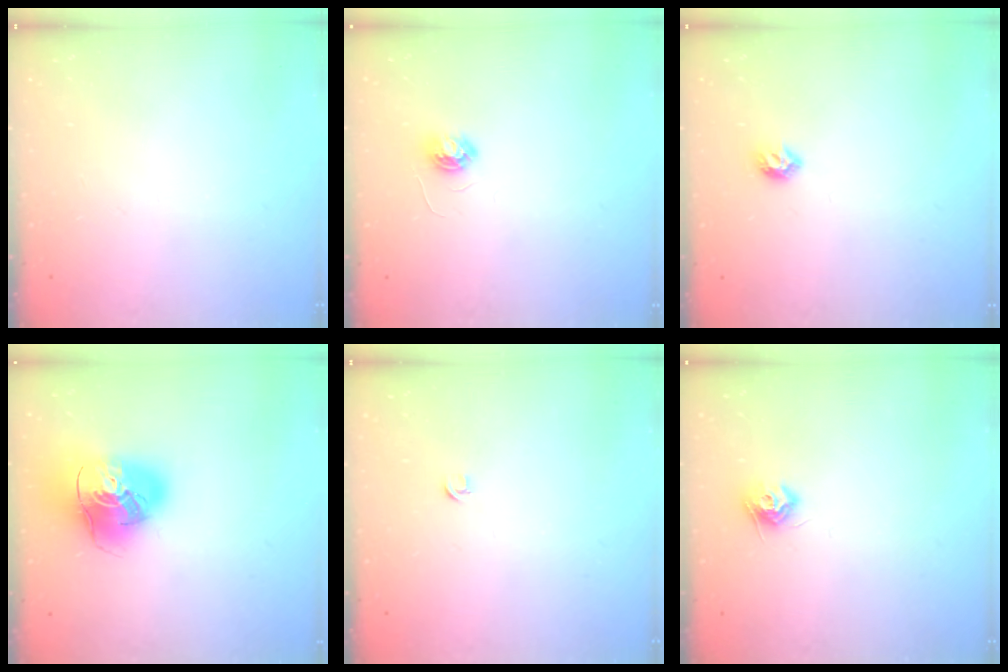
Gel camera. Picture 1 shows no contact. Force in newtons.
{"total": 4.0, "press": 4.0, "slide": 0.3}
{"total": 5.5, "press": 5.4, "slide": 1.2}
{"total": 17.7, "press": 17.5, "slide": 2.5}
{"total": 2.7, "press": 2.6, "slide": 0.6}
{"total": 8.1, "press": 8.1, "slide": 0.2}